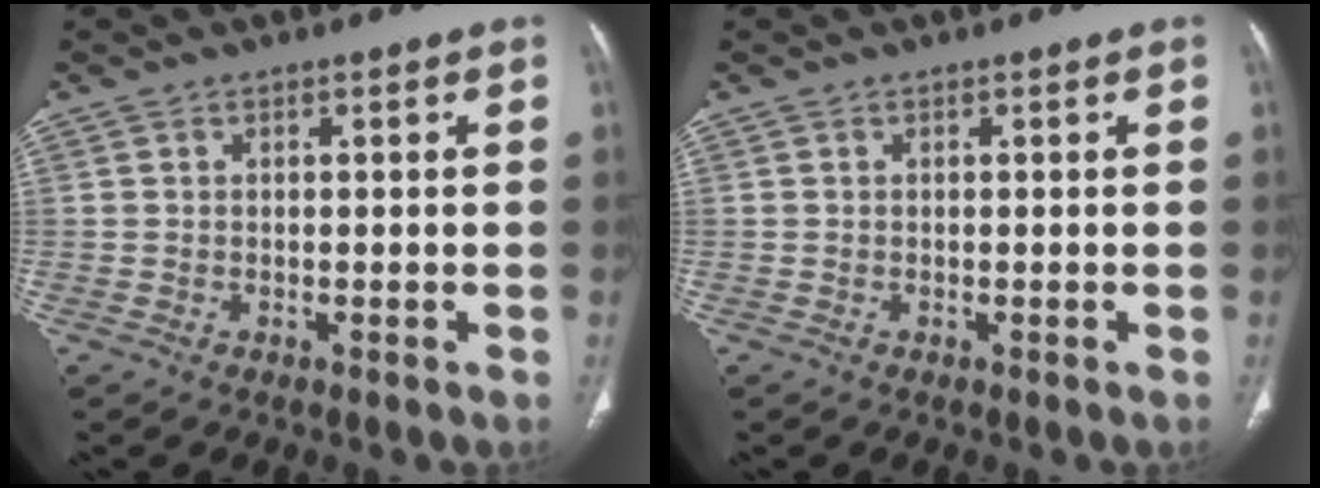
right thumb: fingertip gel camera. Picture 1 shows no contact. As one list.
[{"total": 0.0}]